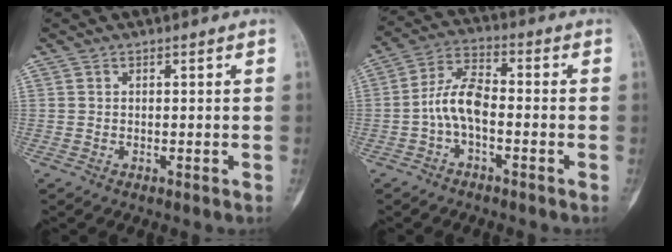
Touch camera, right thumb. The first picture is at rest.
{"total": 7.7, "force": [-1.8, 3.8, 6.5], "torque": [-0.129, 0.033, -0.043]}